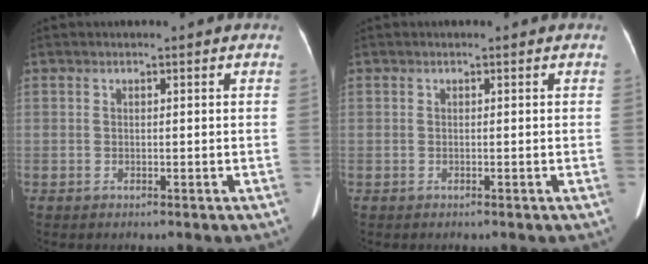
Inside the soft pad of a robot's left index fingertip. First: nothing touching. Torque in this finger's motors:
{"motor_torque": [0.01, 0.01, 0.00, 0.00]}